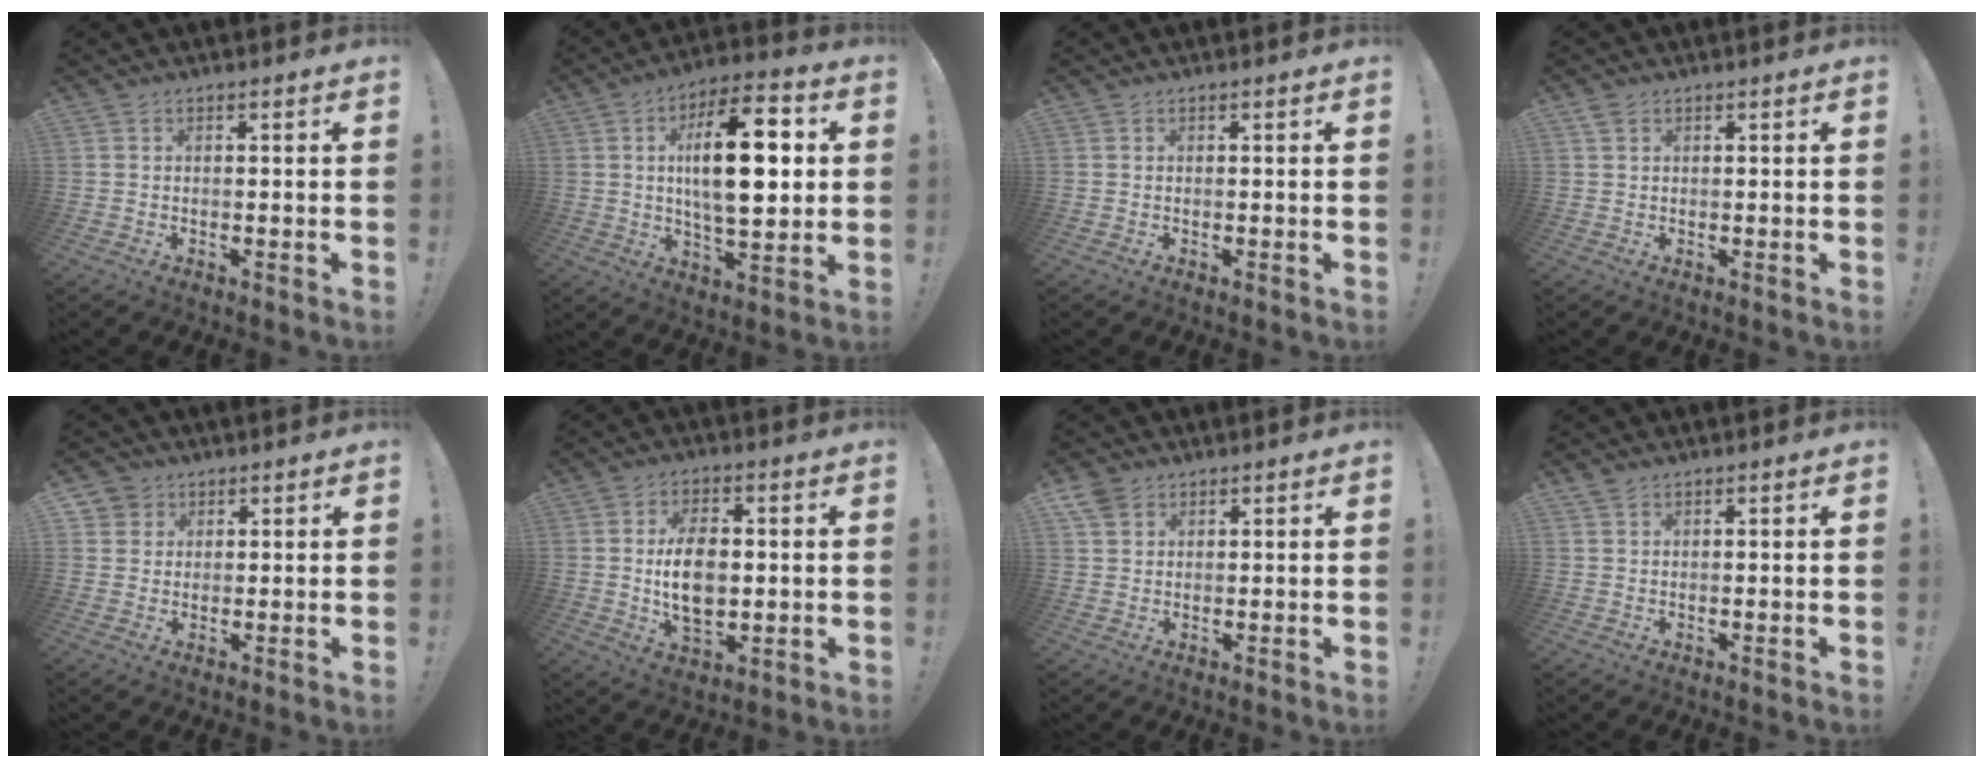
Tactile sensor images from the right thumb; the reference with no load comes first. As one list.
[{"total": 20.7, "force": [3.1, 9.2, 18.3], "torque": [-0.289, -0.001, 0.039]}, {"total": 0.0}, {"total": 1.5, "force": [1.1, 0.9, 0.5], "torque": [-0.004, -0.003, 0.020]}, {"total": 4.0, "force": [2.0, 3.5, 0.3], "torque": [-0.003, -0.008, 0.038]}, {"total": 12.0, "force": [0.3, 7.4, 9.4], "torque": [-0.161, -0.007, 0.001]}, {"total": 4.6, "force": [2.8, 3.2, 1.6], "torque": [-0.024, -0.010, 0.054]}, {"total": 1.4, "force": [1.1, 0.6, 0.4], "torque": [-0.001, -0.005, 0.021]}]